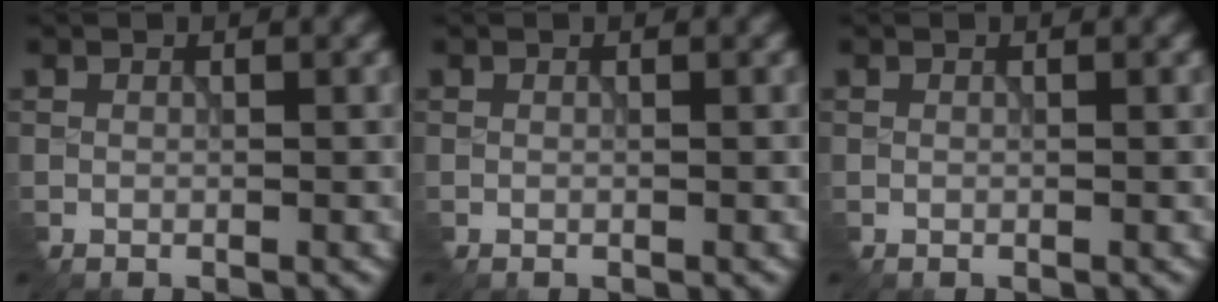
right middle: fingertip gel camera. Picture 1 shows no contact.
{"total": 0.0}
{"total": 0.0}